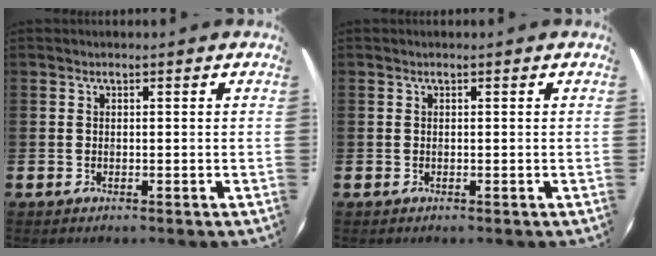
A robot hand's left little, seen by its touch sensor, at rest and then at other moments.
{"total": 0.0}